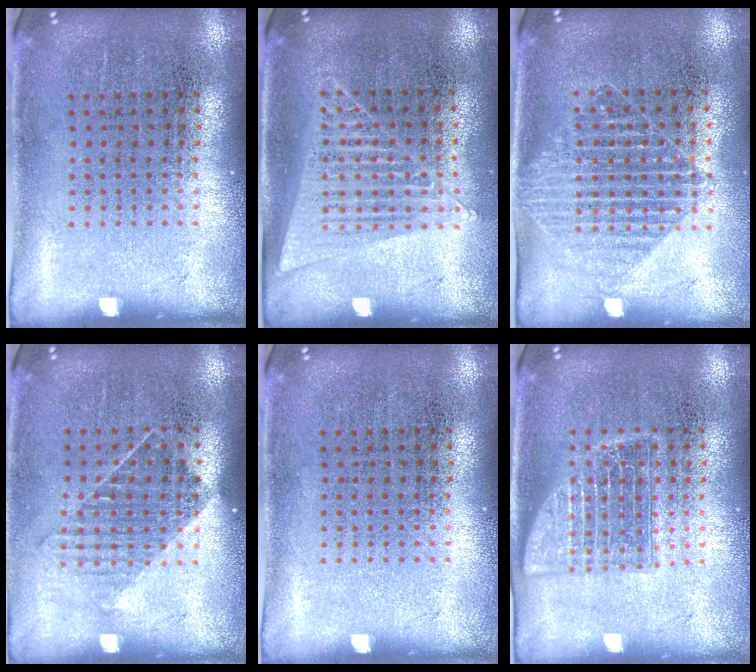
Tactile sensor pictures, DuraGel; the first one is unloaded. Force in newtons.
{"total": 1.4, "press": 1.3, "slide": 0.4}
{"total": 1.5, "press": 1.3, "slide": 0.8}
{"total": 1.1, "press": 0.9, "slide": 0.6}
{"total": 0.0}
{"total": 2.5, "press": 2.5, "slide": 0.4}